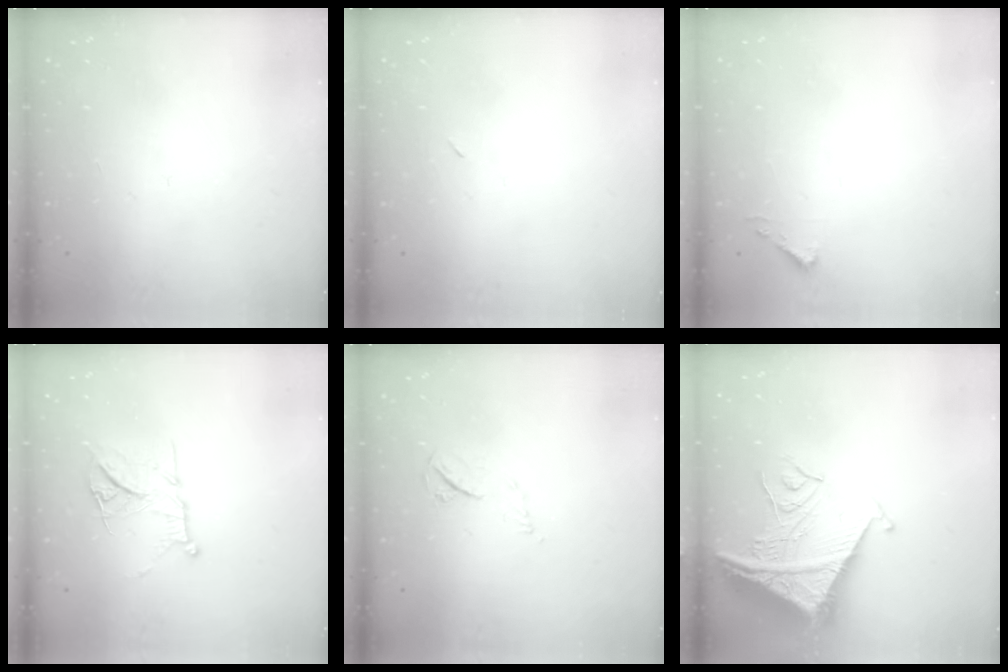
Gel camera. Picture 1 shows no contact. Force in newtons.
{"total": 2.3, "press": 2.0, "slide": 1.2}
{"total": 3.7, "press": 3.7, "slide": 0.4}
{"total": 11.7, "press": 11.6, "slide": 1.0}
{"total": 4.8, "press": 4.8, "slide": 0.6}
{"total": 11.9, "press": 11.8, "slide": 1.2}